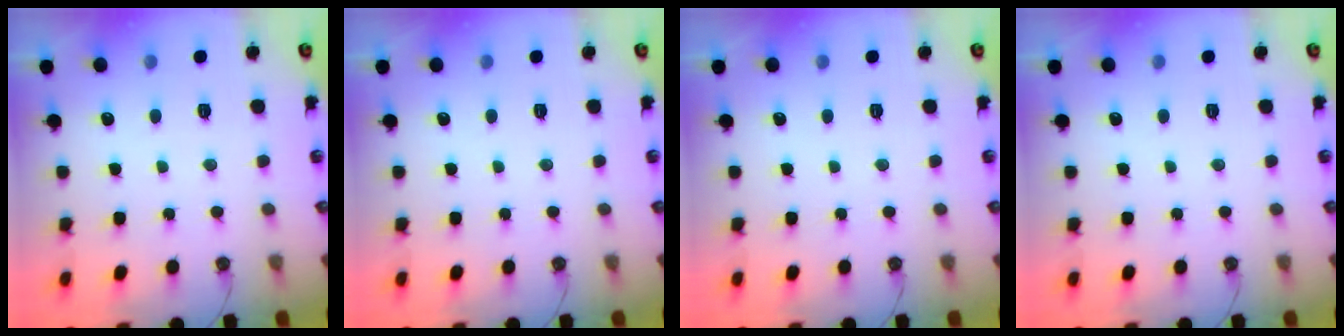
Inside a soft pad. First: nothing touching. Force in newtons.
{"total": 0.0}
{"total": 0.0}
{"total": 0.0}